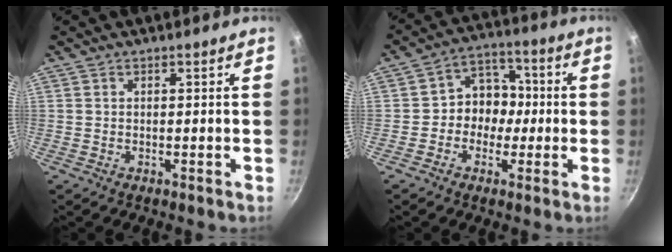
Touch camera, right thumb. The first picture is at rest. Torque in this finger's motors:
{"motor_torque": [0.06, 0.03, -0.19, 0.06, 0.08]}